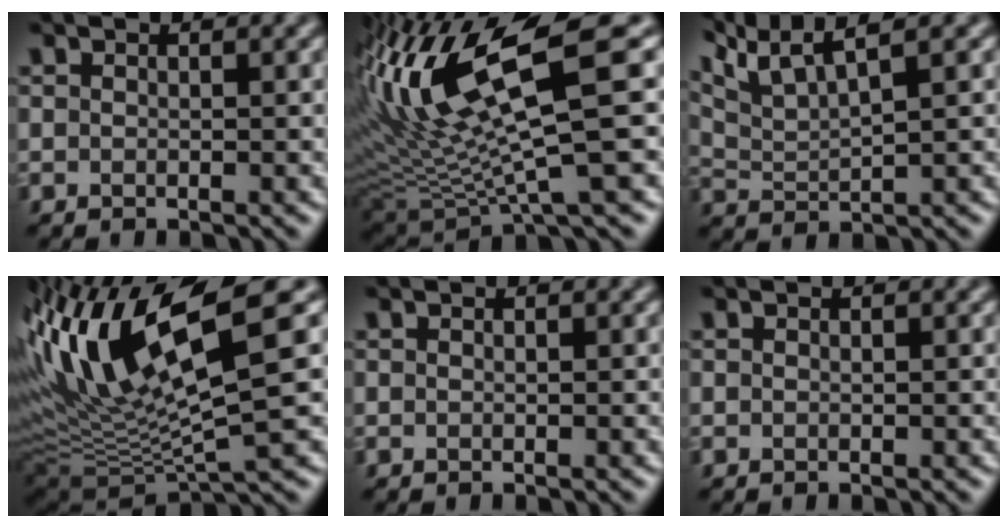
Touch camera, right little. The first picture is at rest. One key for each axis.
{"total": 10.9, "fx": 3.4, "fy": 0.5, "fz": 10.4, "tx": -0.214, "ty": 0.031, "tz": 0.069}
{"total": 5.4, "fx": 4.9, "fy": -2.0, "fz": 1.2, "tx": -0.028, "ty": 0.020, "tz": 0.088}
{"total": 11.2, "fx": 4.9, "fy": 1.0, "fz": 10.0, "tx": -0.208, "ty": 0.036, "tz": 0.085}
{"total": 0.0}
{"total": 0.0}